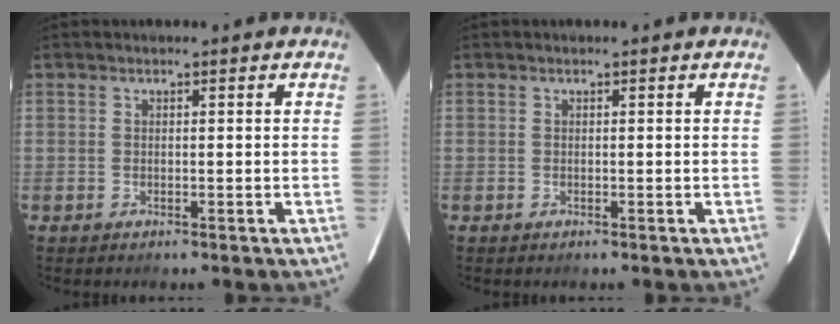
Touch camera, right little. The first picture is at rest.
{"total": 0.0}